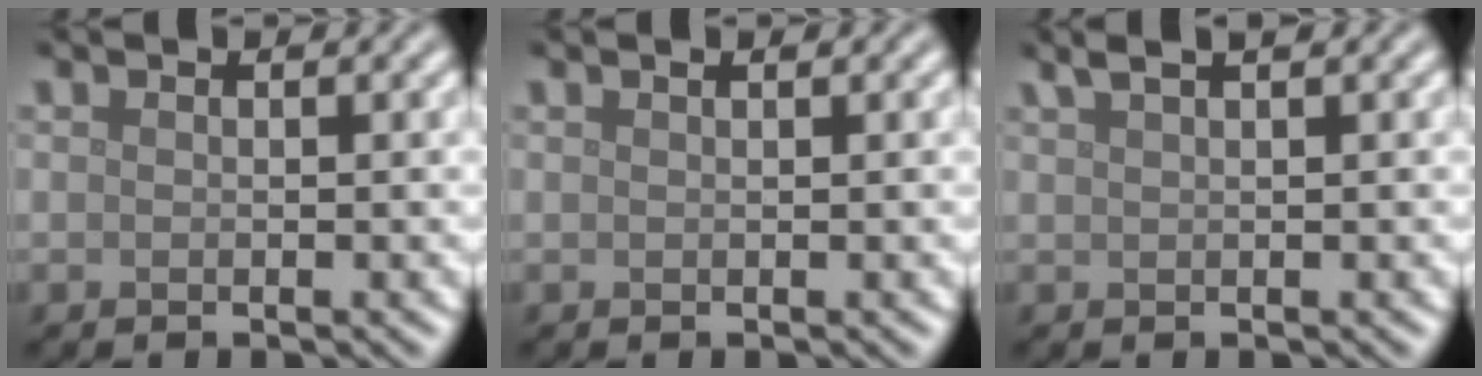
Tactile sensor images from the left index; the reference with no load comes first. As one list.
[{"total": 0.5, "force": [0.4, 0.1, 0.4], "torque": [-0.007, 0.001, 0.005]}, {"total": 2.8, "force": [1.9, 0.9, 1.9], "torque": [-0.017, 0.013, 0.013]}]